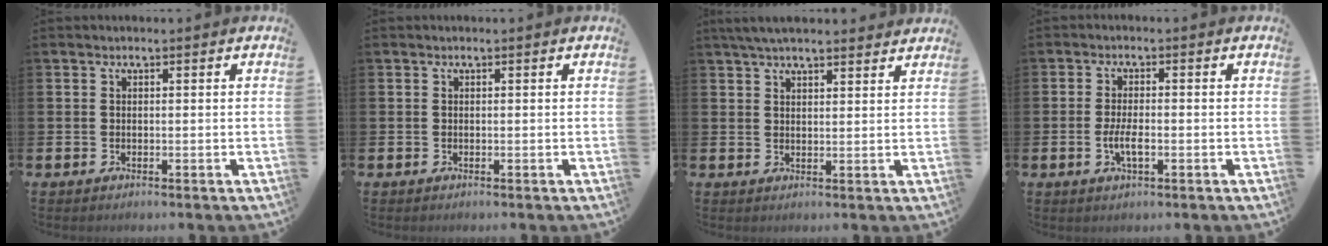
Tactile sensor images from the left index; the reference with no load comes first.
{"total": 0.0}
{"total": 4.3, "force": [4.0, 0.8, 1.5], "torque": [-0.038, -0.008, 0.074]}
{"total": 3.1, "force": [-0.8, 1.1, 2.8], "torque": [-0.053, -0.002, -0.019]}